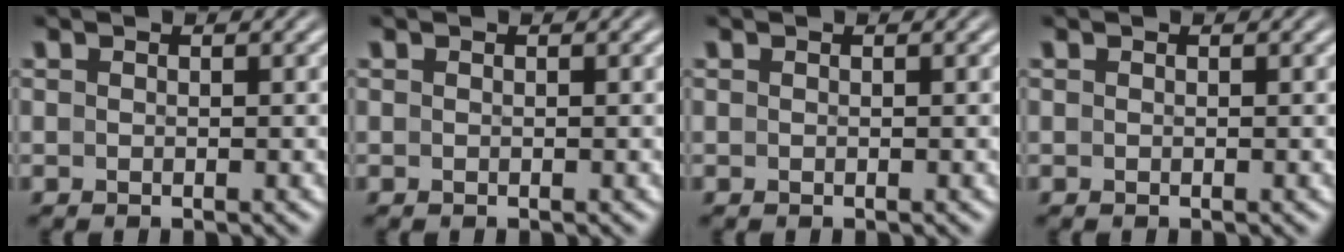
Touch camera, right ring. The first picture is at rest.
{"total": 0.0}
{"total": 0.0}
{"total": 0.0}